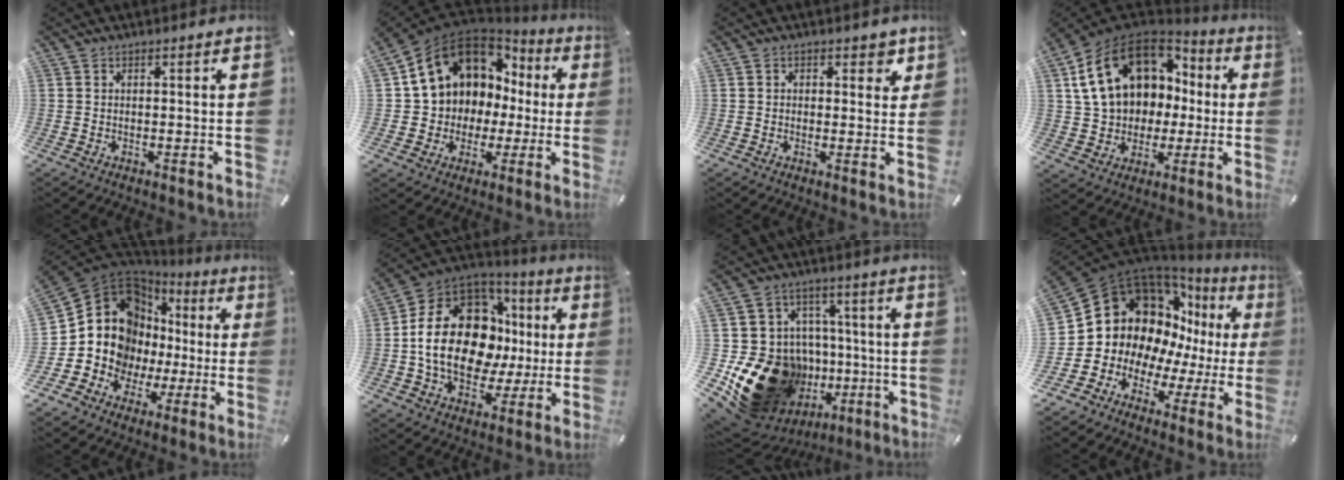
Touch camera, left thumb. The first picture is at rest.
{"total": 12.1, "force": [5.3, 10.1, 4.0], "torque": [-0.090, -0.042, 0.102]}
{"total": 3.4, "force": [1.4, 2.3, 2.2], "torque": [-0.007, -0.007, 0.014]}
{"total": 18.5, "force": [4.8, 14.5, 10.4], "torque": [-0.207, -0.006, 0.093]}
{"total": 14.0, "force": [1.5, 12.8, 5.4], "torque": [-0.122, -0.052, 0.042]}
{"total": 23.5, "force": [1.3, 17.5, 15.8], "torque": [-0.302, -0.001, 0.033]}
{"total": 24.5, "force": [-5.9, 19.7, 13.3], "torque": [-0.230, 0.011, -0.041]}
{"total": 15.9, "force": [5.1, 13.6, 6.6], "torque": [-0.128, -0.069, 0.111]}